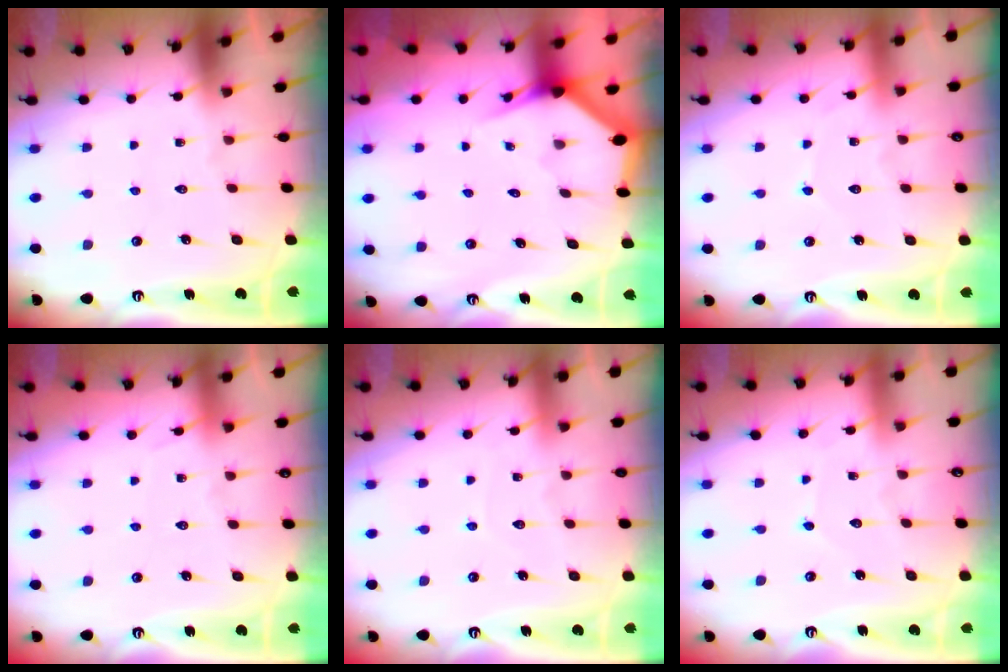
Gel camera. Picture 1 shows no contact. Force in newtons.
{"total": 2.9, "press": 2.9, "slide": 0.2}
{"total": 3.3, "press": 3.3, "slide": 0.2}
{"total": 3.7, "press": 3.7, "slide": 0.5}
{"total": 4.7, "press": 4.6, "slide": 0.5}
{"total": 3.2, "press": 3.2, "slide": 0.0}